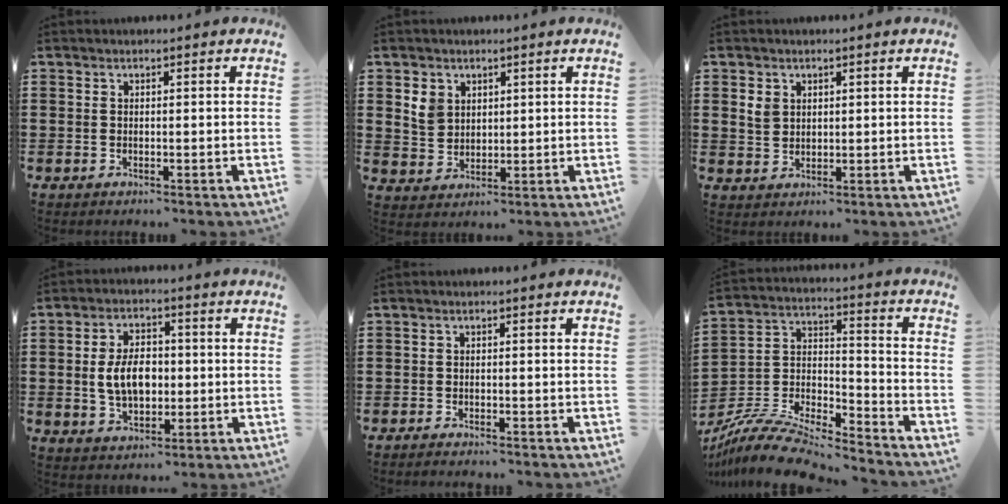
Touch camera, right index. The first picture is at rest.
{"total": 4.1, "force": [1.9, 3.4, 1.4], "torque": [-0.033, 0.008, 0.034]}
{"total": 2.3, "force": [1.1, 1.9, 0.9], "torque": [-0.023, 0.007, 0.021]}
{"total": 7.0, "force": [-0.2, 4.5, 5.4], "torque": [-0.104, 0.003, -0.011]}
{"total": 1.0, "force": [-1.0, 0.0, 0.0], "torque": [-0.004, 0.000, -0.020]}
{"total": 10.6, "force": [-9.6, 2.3, 3.8], "torque": [-0.081, 0.017, -0.192]}